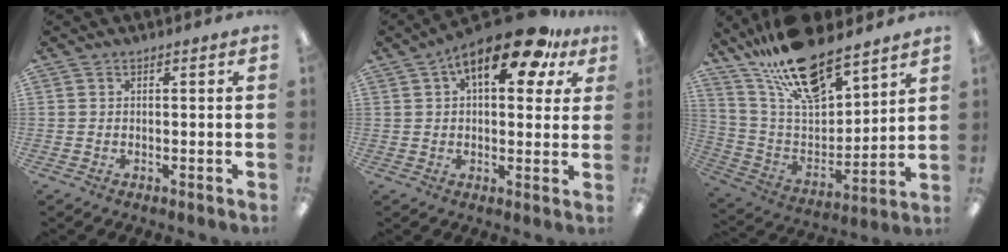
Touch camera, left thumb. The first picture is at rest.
{"total": 15.6, "force": [8.1, 6.2, 11.8], "torque": [-0.173, -0.027, 0.129]}
{"total": 20.6, "force": [16.2, 7.3, 10.5], "torque": [-0.201, -0.094, 0.286]}